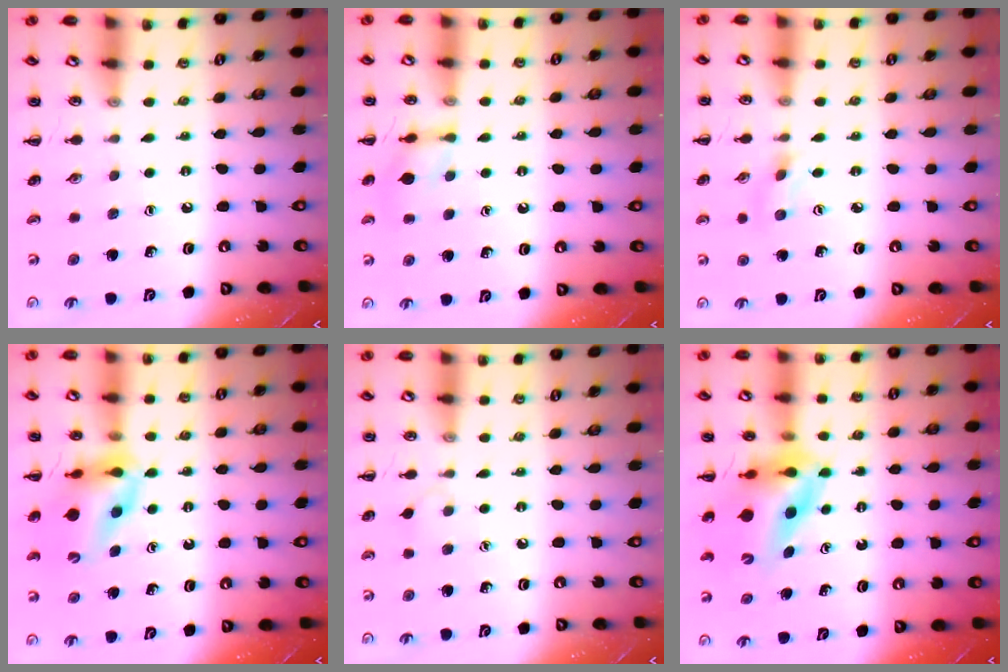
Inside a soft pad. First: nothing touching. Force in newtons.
{"total": 8.4, "press": 8.4, "slide": 0.3}
{"total": 1.4, "press": 1.3, "slide": 0.4}
{"total": 10.5, "press": 10.0, "slide": 3.2}
{"total": 3.5, "press": 3.2, "slide": 1.2}
{"total": 10.6, "press": 10.1, "slide": 3.1}